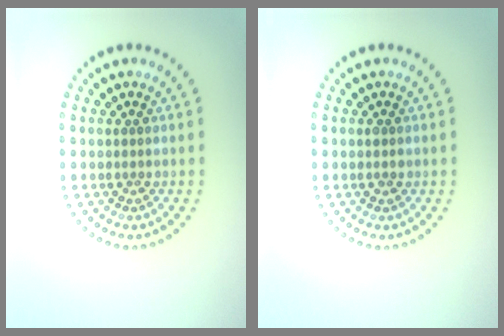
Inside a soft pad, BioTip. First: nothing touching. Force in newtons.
{"total": 1.0, "press": 1.0, "slide": 0.0}